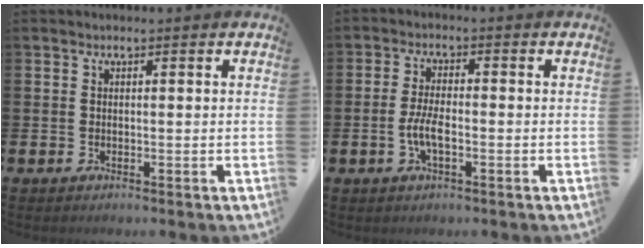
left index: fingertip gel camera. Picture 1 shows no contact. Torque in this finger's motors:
{"motor_torque": [1.01, 0.31, 0.11, 0.09]}